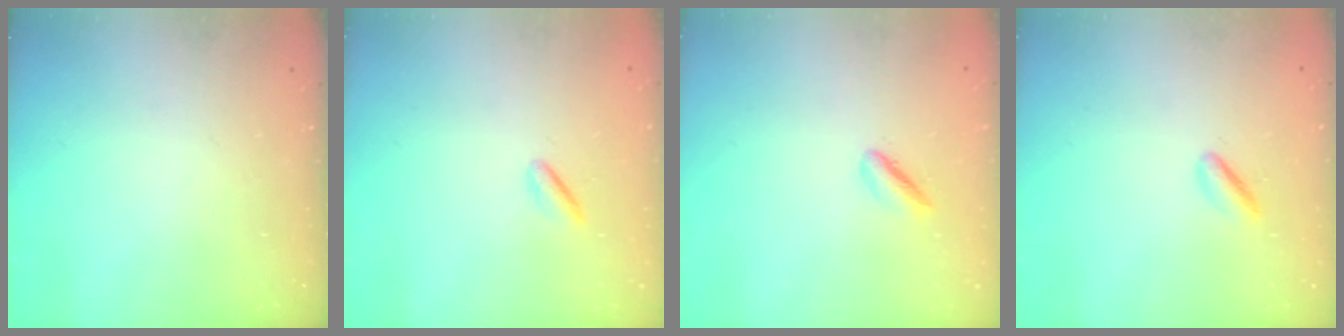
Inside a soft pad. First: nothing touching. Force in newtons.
{"total": 1.2, "press": 0.9, "slide": 0.7}
{"total": 1.8, "press": 1.7, "slide": 0.4}
{"total": 3.7, "press": 3.6, "slide": 0.8}